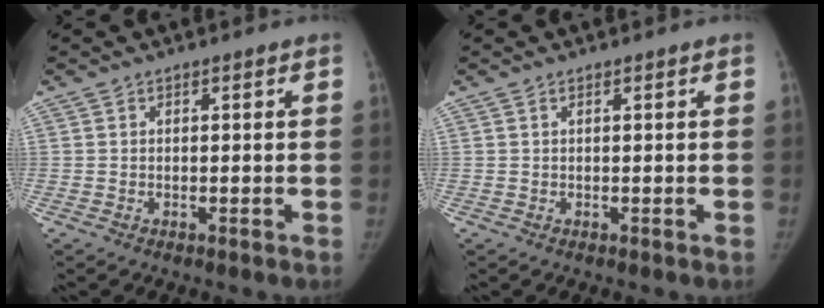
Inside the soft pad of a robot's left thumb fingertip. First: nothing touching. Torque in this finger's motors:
{"motor_torque": [0.29, -0.14, -0.15, -0.27, 0.01]}